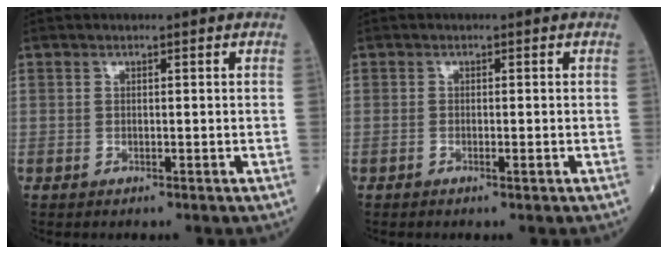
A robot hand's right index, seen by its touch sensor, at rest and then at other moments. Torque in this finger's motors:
{"motor_torque": [-0.06, -0.09, -0.03, -0.01]}